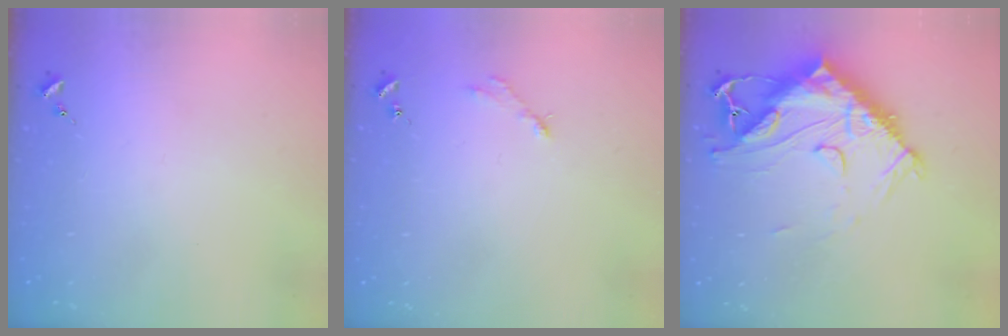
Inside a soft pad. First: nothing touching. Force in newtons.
{"total": 2.8, "press": 2.8, "slide": 0.4}
{"total": 18.8, "press": 18.7, "slide": 1.7}